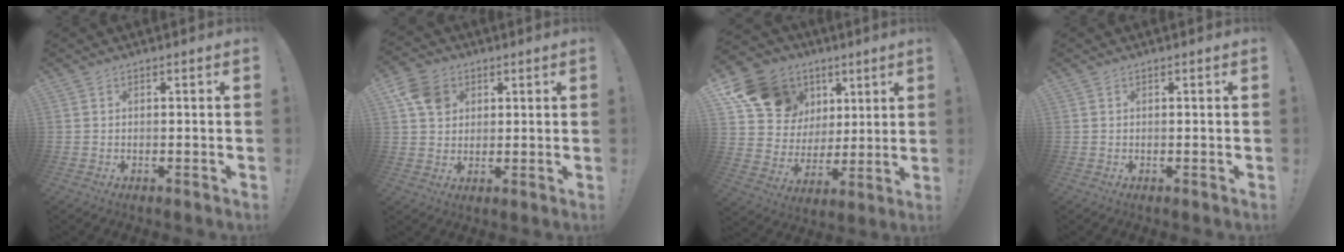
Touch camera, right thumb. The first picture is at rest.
{"total": 8.7, "force": [3.6, 7.0, 3.8], "torque": [-0.047, -0.008, 0.072]}
{"total": 17.5, "force": [8.6, 13.7, 6.6], "torque": [-0.105, -0.041, 0.188]}
{"total": 0.0}